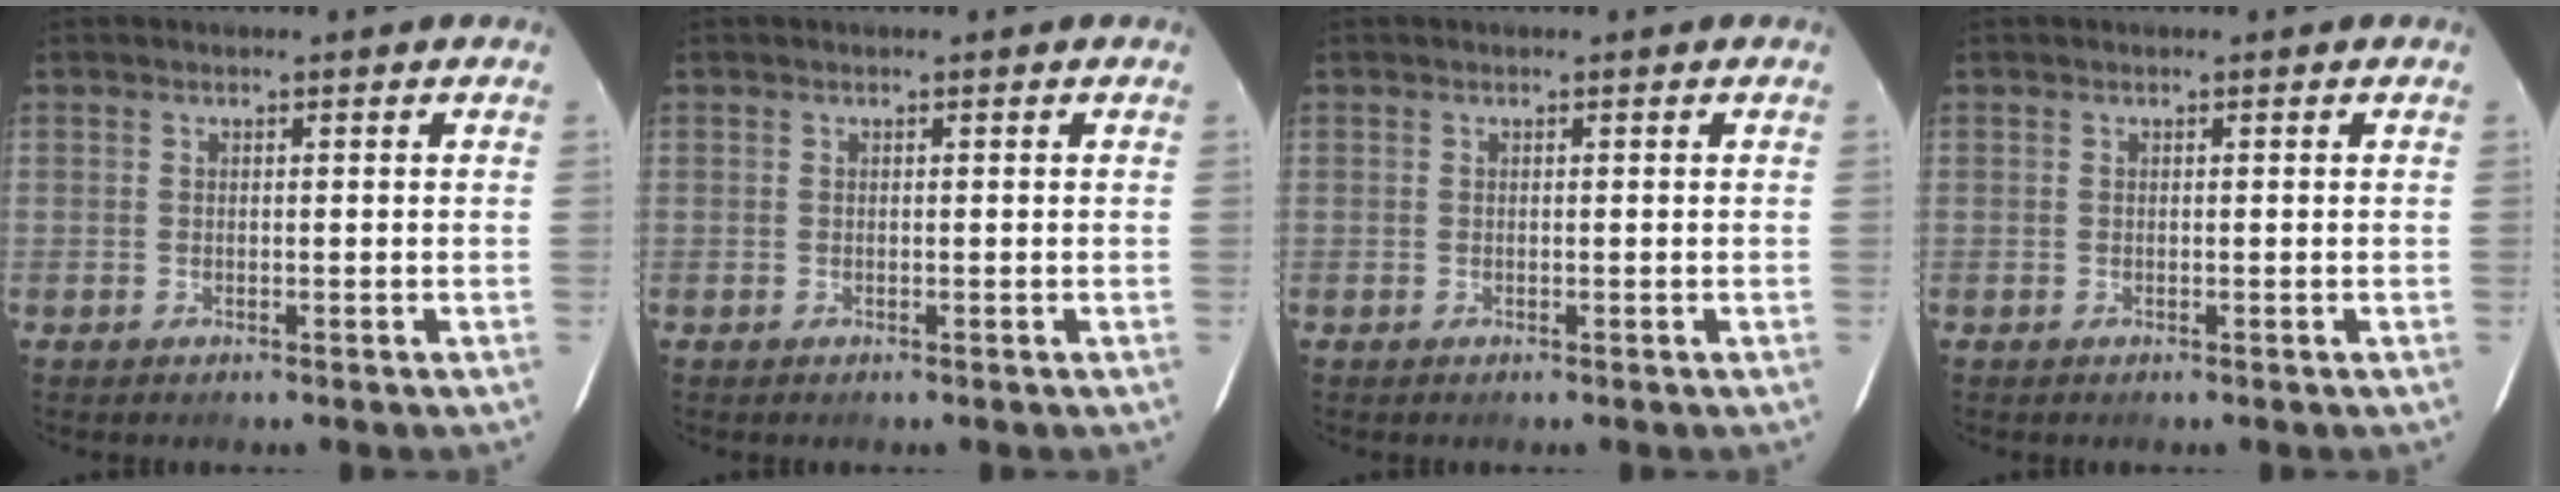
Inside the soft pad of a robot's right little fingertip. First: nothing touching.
{"total": 0.0}
{"total": 0.0}
{"total": 0.0}